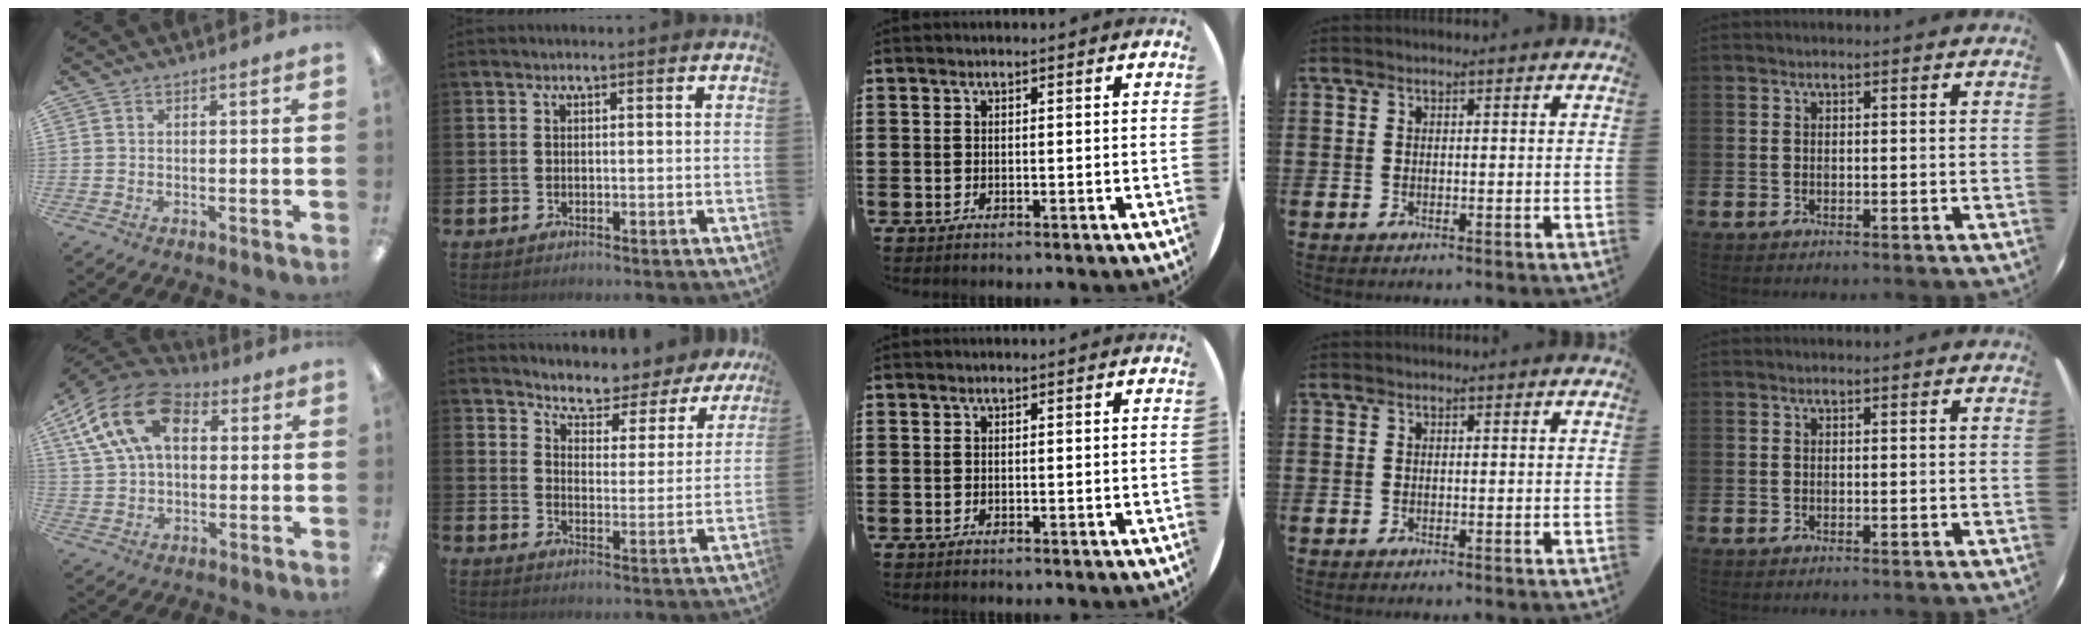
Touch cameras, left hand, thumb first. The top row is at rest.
{"thumb": {"total": 17.5, "force": [6.1, 11.4, 11.8], "torque": [-0.241, -0.010, 0.110]}, "index": {"total": 4.9, "force": [4.7, 1.3, 0.1], "torque": [-0.033, -0.041, 0.077]}}